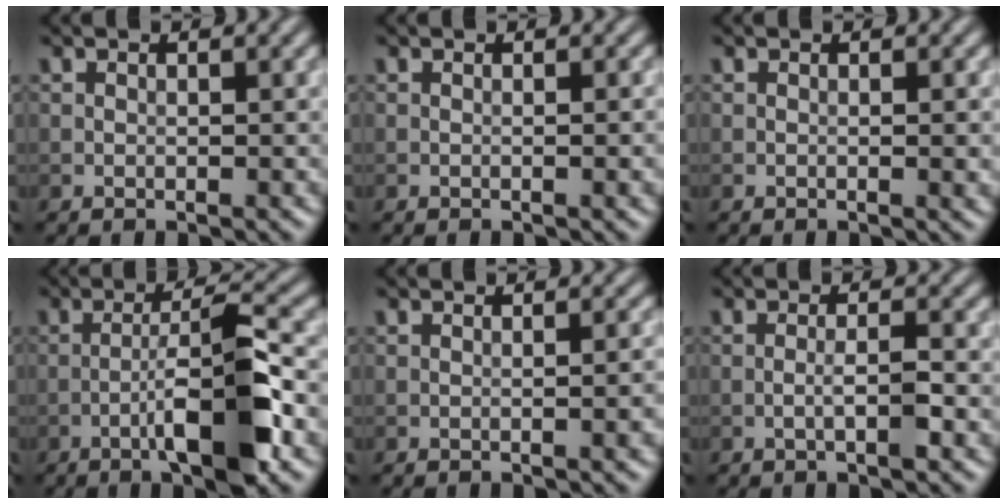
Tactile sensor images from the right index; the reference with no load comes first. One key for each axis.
{"total": 1.1, "fx": -0.1, "fy": 0.2, "fz": 1.1, "tx": -0.010, "ty": 0.000, "tz": -0.004}
{"total": 1.1, "fx": 0.0, "fy": 0.2, "fz": 1.0, "tx": -0.014, "ty": -0.002, "tz": -0.001}
{"total": 7.3, "fx": -2.8, "fy": 1.0, "fz": 6.7, "tx": -0.113, "ty": 0.017, "tz": -0.053}
{"total": 2.3, "fx": -0.4, "fy": 0.6, "fz": 2.1, "tx": -0.019, "ty": 0.003, "tz": -0.006}
{"total": 1.9, "fx": -0.7, "fy": 0.2, "fz": 1.7, "tx": -0.034, "ty": 0.005, "tz": -0.015}